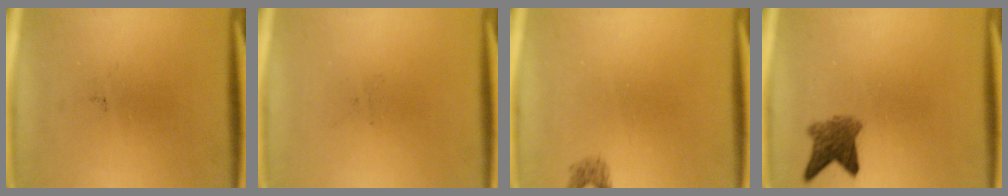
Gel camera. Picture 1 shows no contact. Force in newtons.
{"total": 0.0}
{"total": 1.0}
{"total": 4.1}